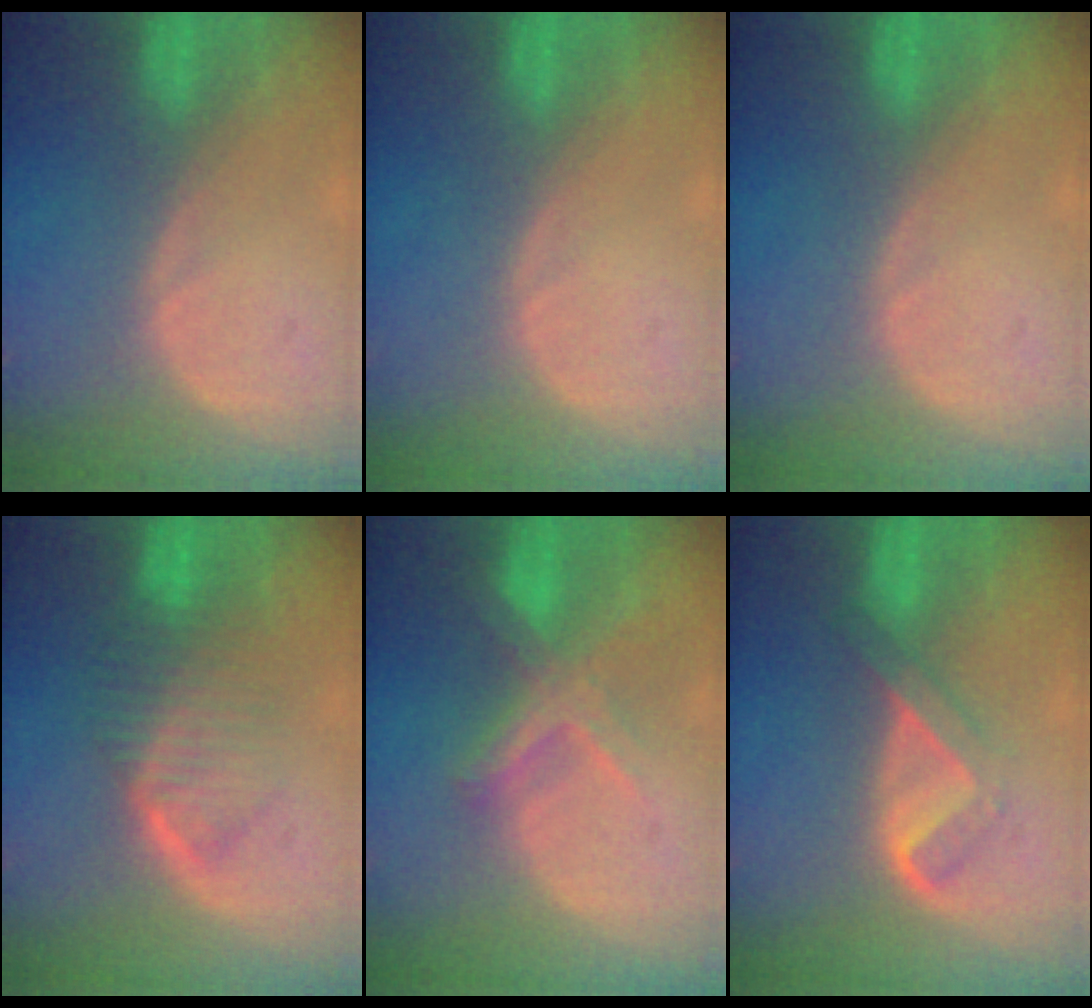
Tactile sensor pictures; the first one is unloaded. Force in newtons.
{"total": 0.0}
{"total": 0.0}
{"total": 6.4, "press": 6.3, "slide": 1.0}
{"total": 7.1, "press": 6.0, "slide": 3.8}
{"total": 5.2, "press": 4.4, "slide": 2.9}